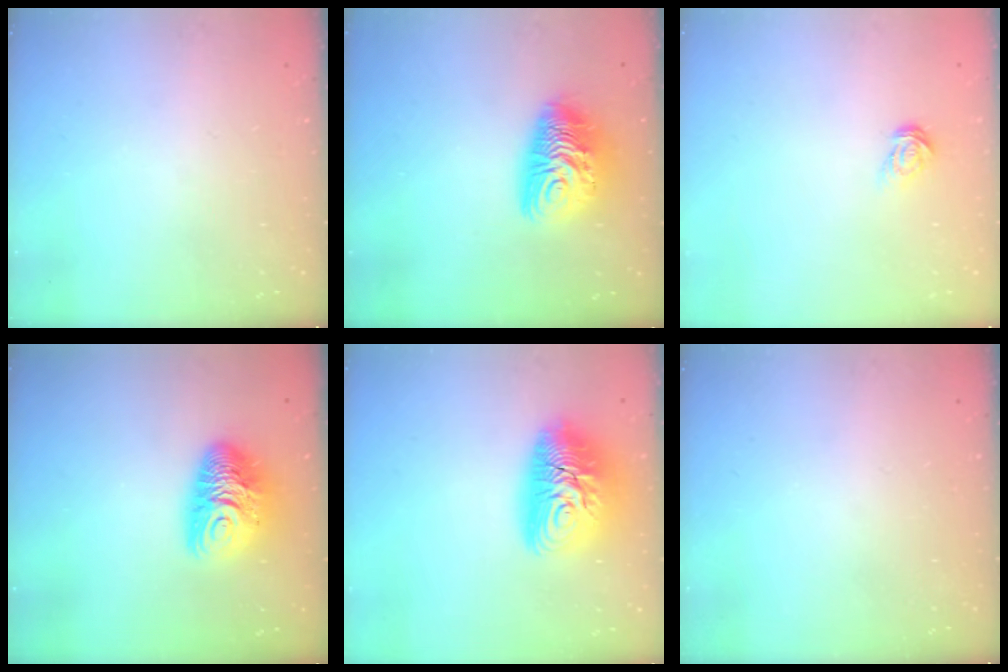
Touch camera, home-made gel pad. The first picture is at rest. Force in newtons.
{"total": 12.5, "press": 12.5, "slide": 0.9}
{"total": 4.2, "press": 4.1, "slide": 0.4}
{"total": 11.9, "press": 11.9, "slide": 1.1}
{"total": 14.8, "press": 14.7, "slide": 1.5}
{"total": 0.0}